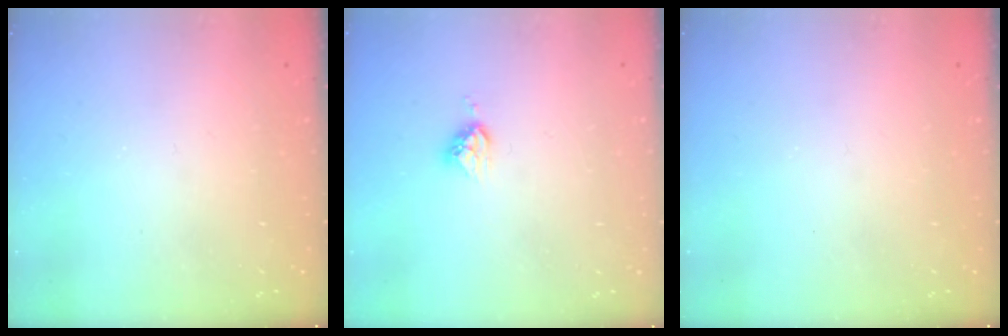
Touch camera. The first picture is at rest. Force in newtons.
{"total": 5.0, "press": 4.9, "slide": 0.4}
{"total": 0.0}